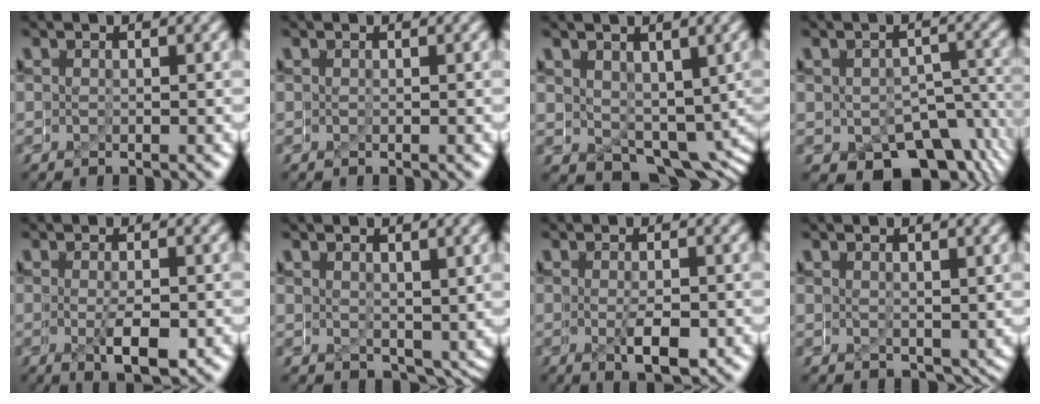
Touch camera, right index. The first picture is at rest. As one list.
[{"total": 0.0}, {"total": 6.4, "force": [-3.8, 4.2, 3.0], "torque": [-0.058, -0.034, -0.051]}, {"total": 7.3, "force": [-5.6, 3.7, 3.0], "torque": [-0.035, -0.025, -0.081]}, {"total": 3.2, "force": [-1.1, 1.0, 2.9], "torque": [-0.039, -0.017, -0.010]}, {"total": 1.7, "force": [-0.5, 1.2, 1.1], "torque": [-0.019, -0.020, 0.004]}, {"total": 2.9, "force": [-0.9, 1.0, 2.6], "torque": [-0.037, -0.015, -0.009]}, {"total": 1.2, "force": [0.6, 0.9, 0.6], "torque": [-0.014, -0.009, 0.016]}]